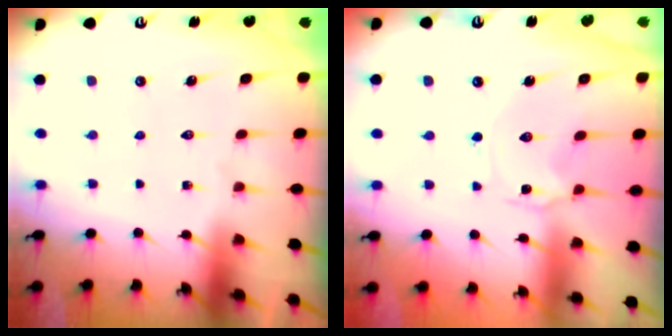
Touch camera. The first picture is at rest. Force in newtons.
{"total": 1.3, "press": 1.2, "slide": 0.2}